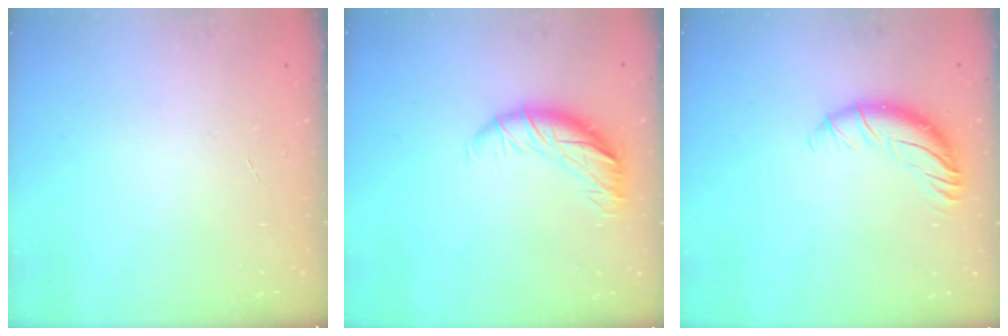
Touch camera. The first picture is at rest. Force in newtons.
{"total": 11.7, "press": 11.5, "slide": 2.0}
{"total": 10.0, "press": 9.8, "slide": 2.1}